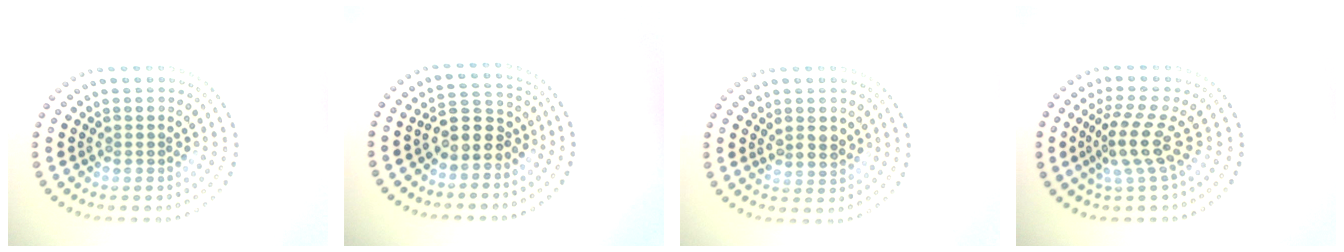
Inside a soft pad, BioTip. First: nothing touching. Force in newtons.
{"total": 3.2, "press": 2.9, "slide": 1.3}
{"total": 1.6, "press": 1.5, "slide": 0.7}
{"total": 3.7, "press": 2.6, "slide": 2.5}